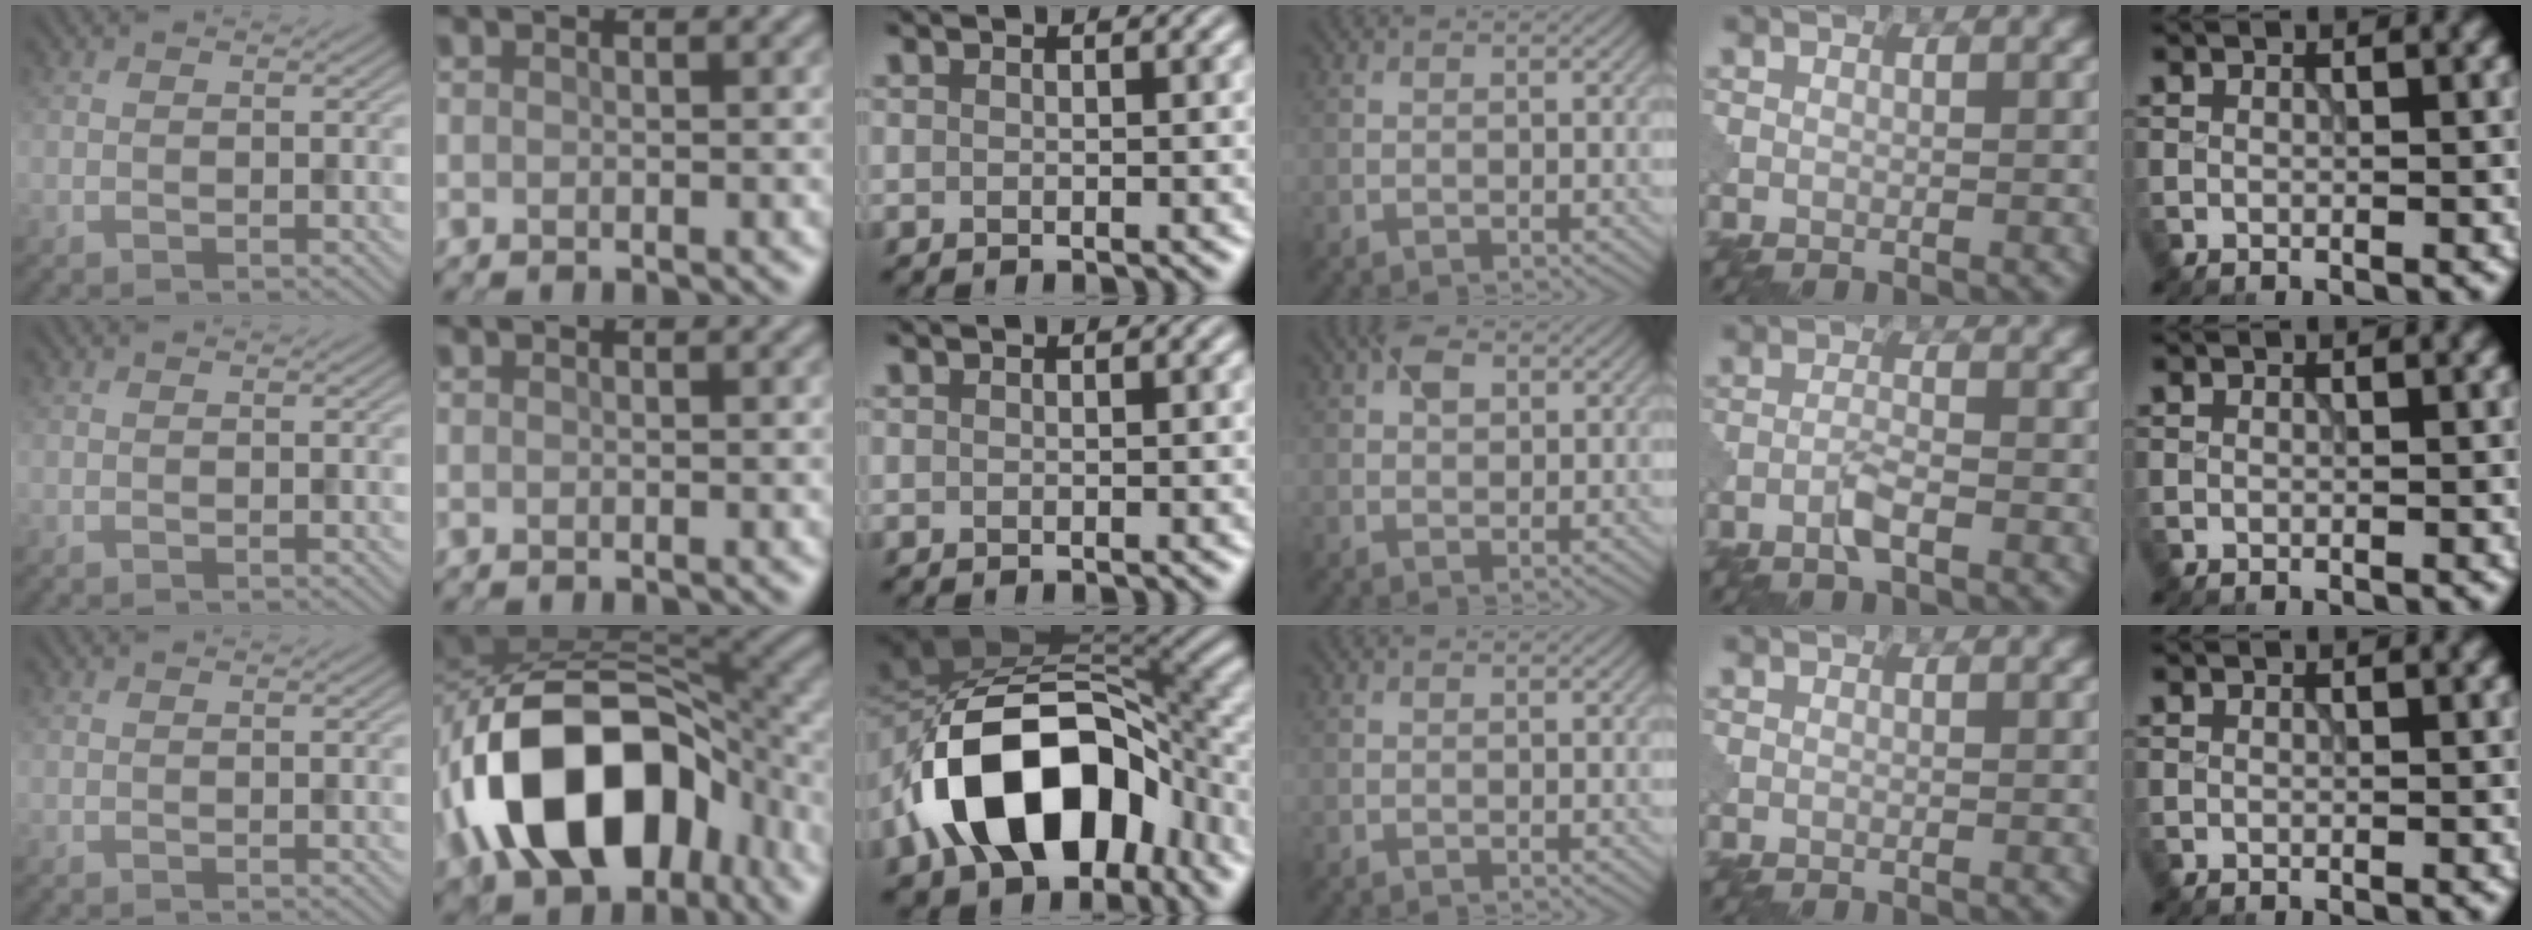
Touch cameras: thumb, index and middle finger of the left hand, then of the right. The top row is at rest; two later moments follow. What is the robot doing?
{"motion": "assemble", "object": "puzzle pieces"}